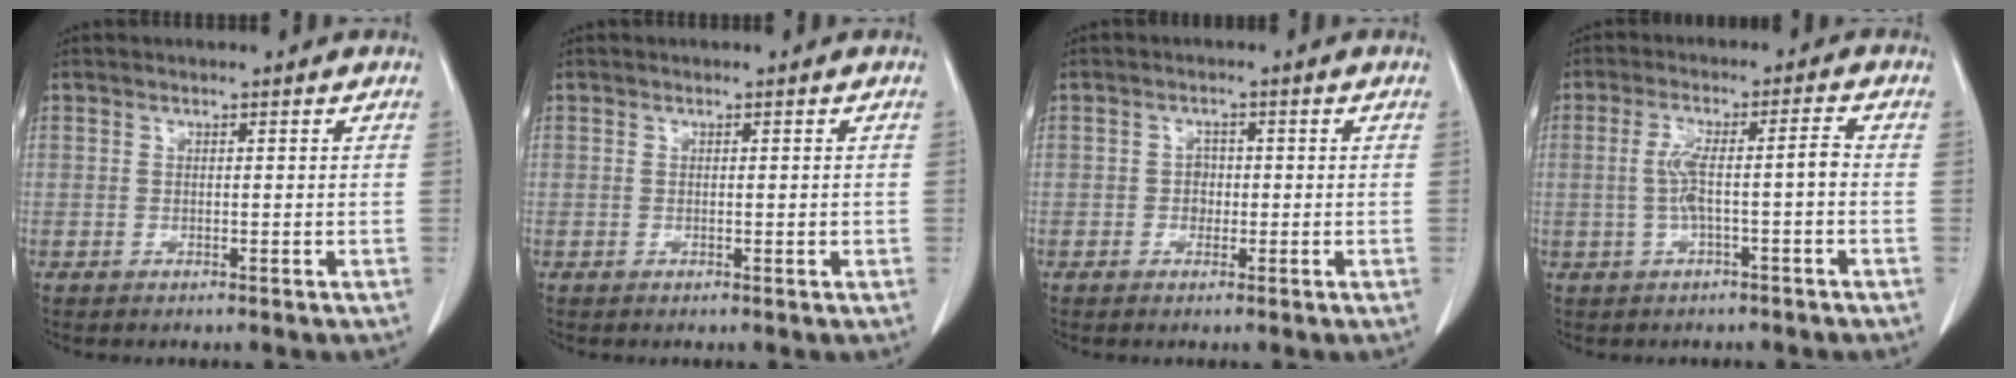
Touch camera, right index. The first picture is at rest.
{"total": 0.8, "force": [0.0, 0.3, 0.7], "torque": [-0.013, -0.002, 0.003]}
{"total": 1.8, "force": [-0.3, 1.5, 0.9], "torque": [-0.011, 0.006, -0.004]}
{"total": 5.9, "force": [-0.8, 0.6, 5.8], "torque": [-0.115, 0.023, -0.011]}